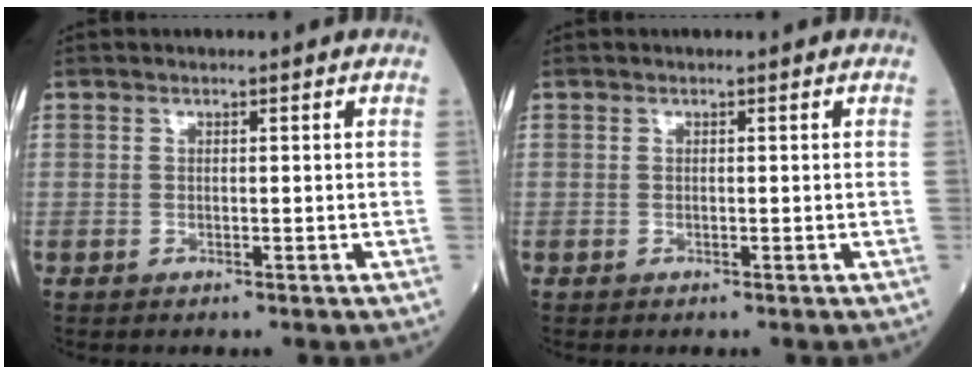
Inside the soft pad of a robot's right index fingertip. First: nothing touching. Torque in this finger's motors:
{"motor_torque": [0.02, 0.02, 0.00, -0.01]}